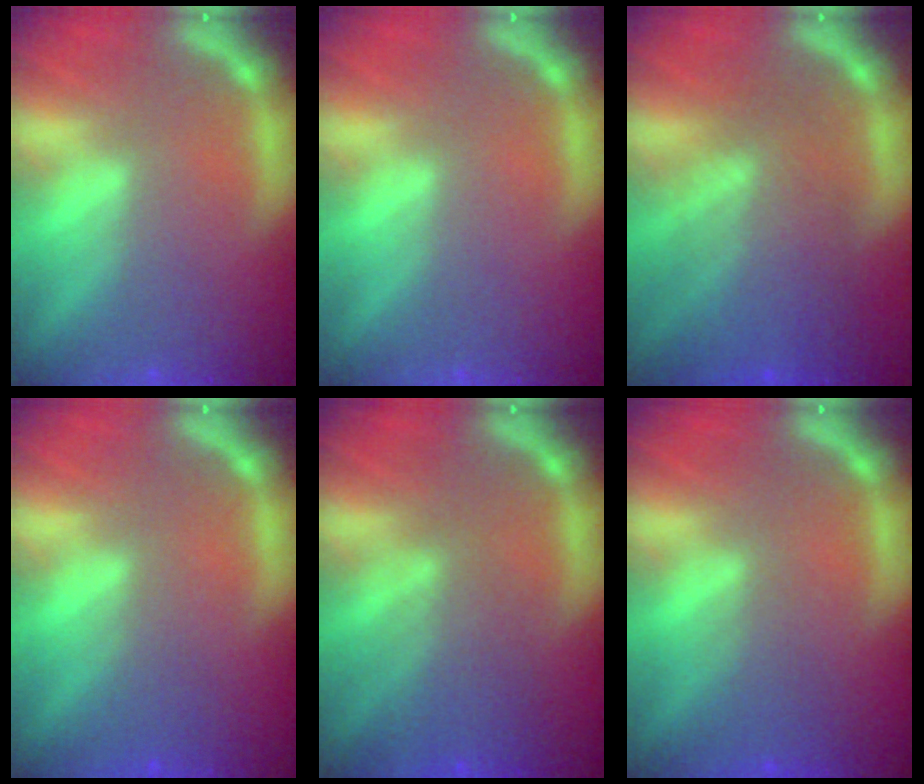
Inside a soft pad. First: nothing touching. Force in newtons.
{"total": 0.0}
{"total": 7.0}
{"total": 1.5}
{"total": 4.1}
{"total": 2.0}